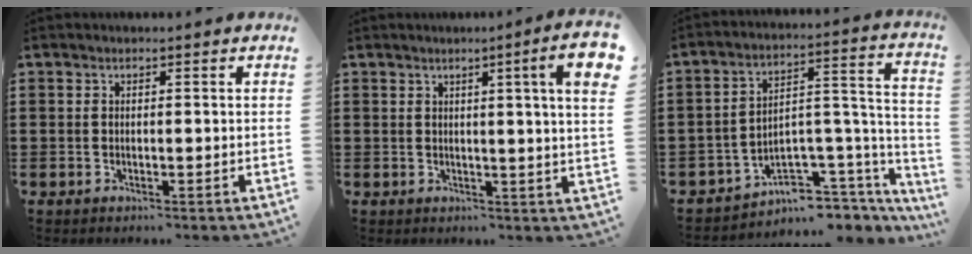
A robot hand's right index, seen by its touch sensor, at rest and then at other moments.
{"total": 6.6, "force": [2.5, -0.5, 6.1], "torque": [-0.102, -0.008, 0.036]}
{"total": 5.4, "force": [-4.5, 2.7, 1.2], "torque": [-0.027, -0.004, -0.084]}